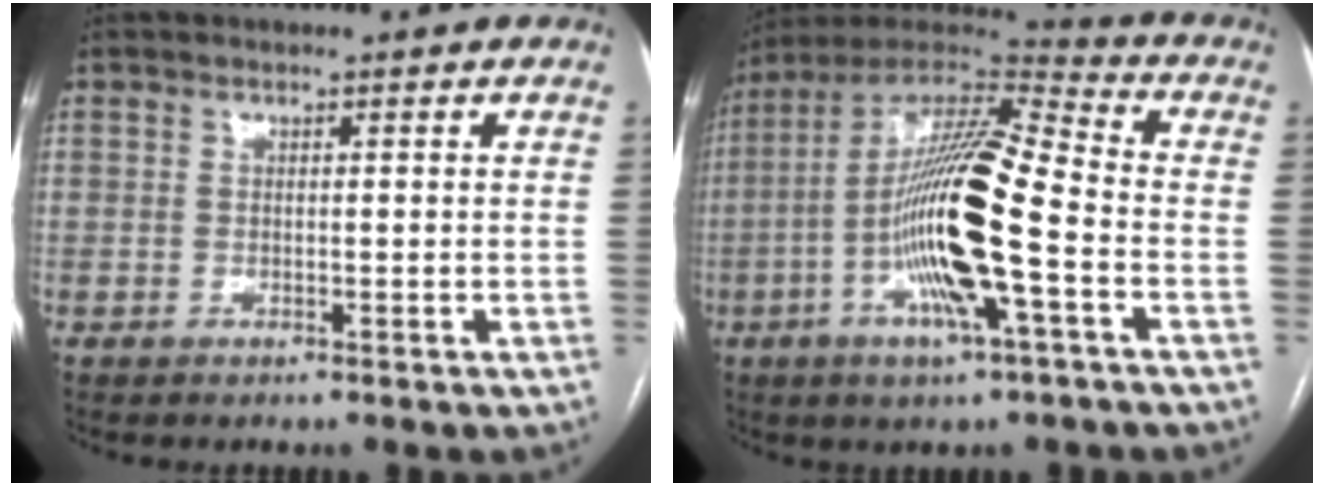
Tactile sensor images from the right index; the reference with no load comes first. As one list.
[{"total": 19.6, "force": [-4.2, 2.3, 19.0], "torque": [-0.367, -0.006, -0.078]}]